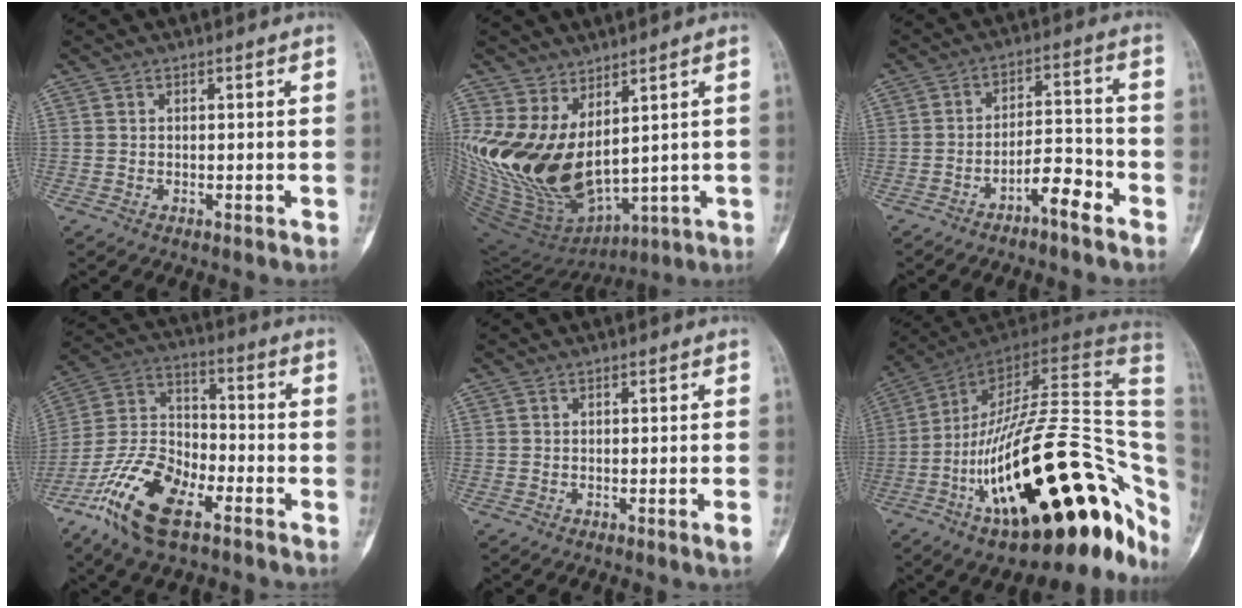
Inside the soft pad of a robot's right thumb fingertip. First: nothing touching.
{"total": 19.6, "force": [4.3, 10.9, 15.7], "torque": [-0.309, -0.050, 0.112]}
{"total": 6.5, "force": [-4.1, 1.9, 4.7], "torque": [-0.069, 0.046, -0.069]}
{"total": 16.5, "force": [-9.4, 7.3, 11.4], "torque": [-0.220, 0.047, -0.188]}
{"total": 1.6, "force": [-0.7, -0.2, 1.4], "torque": [-0.024, 0.000, -0.012]}
{"total": 37.5, "force": [-11.5, 14.5, 32.6], "torque": [-0.397, 0.069, -0.179]}